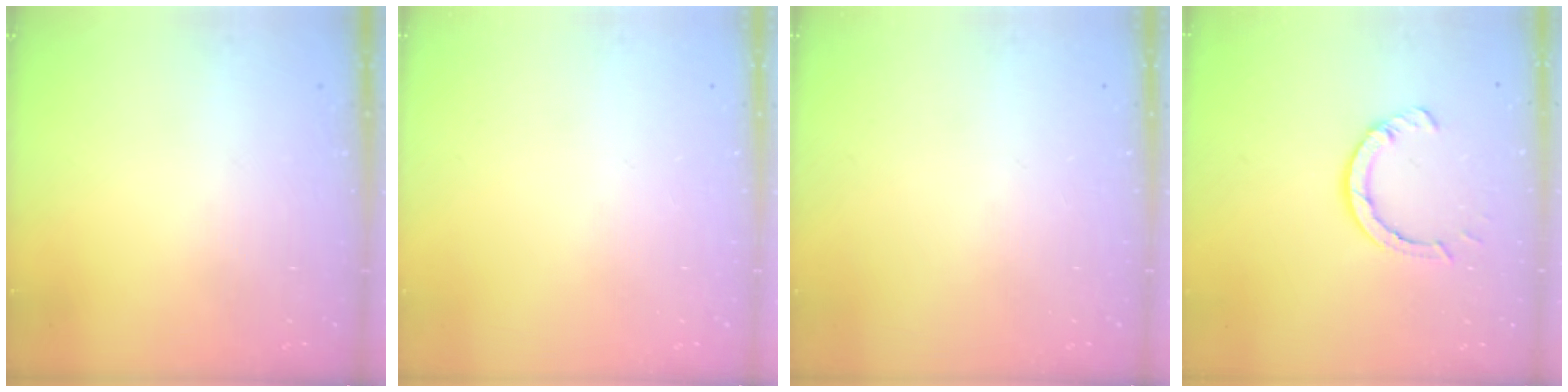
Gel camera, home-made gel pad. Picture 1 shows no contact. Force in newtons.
{"total": 0.0}
{"total": 0.0}
{"total": 5.7, "press": 5.6, "slide": 0.7}